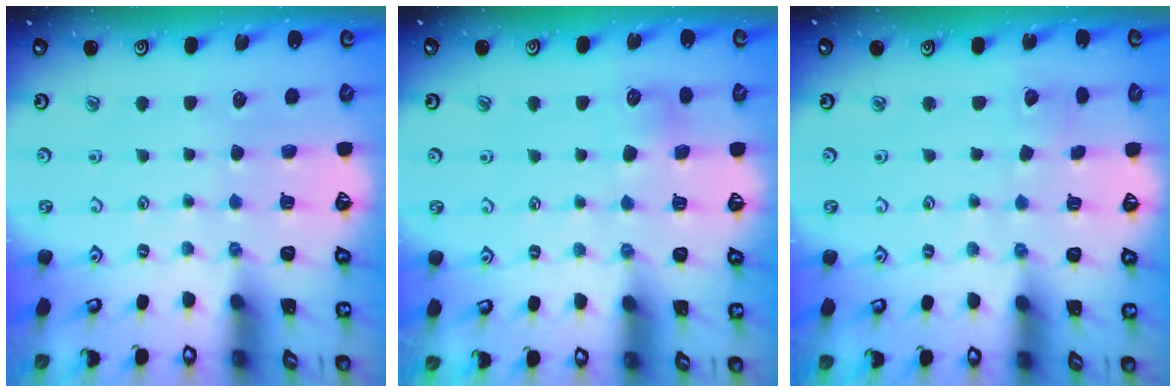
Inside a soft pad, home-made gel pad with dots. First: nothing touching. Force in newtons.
{"total": 5.6, "press": 5.6, "slide": 0.5}
{"total": 3.9, "press": 3.9, "slide": 0.1}